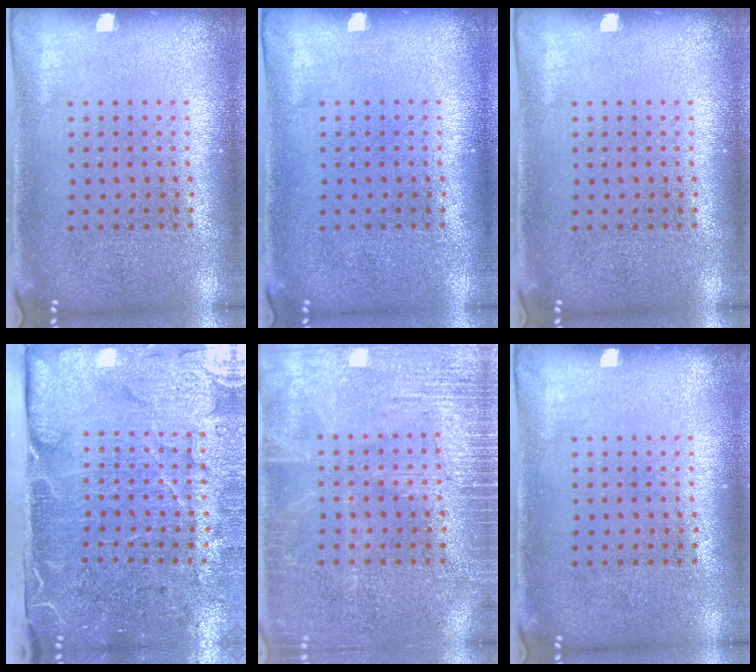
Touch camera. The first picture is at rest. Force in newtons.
{"total": 0.0}
{"total": 0.0}
{"total": 5.0, "press": 4.0, "slide": 2.9}
{"total": 3.5, "press": 3.5, "slide": 0.5}
{"total": 0.0}